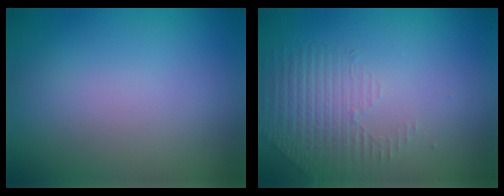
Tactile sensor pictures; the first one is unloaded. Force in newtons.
{"total": 1.5, "press": 0.9, "slide": 1.2}